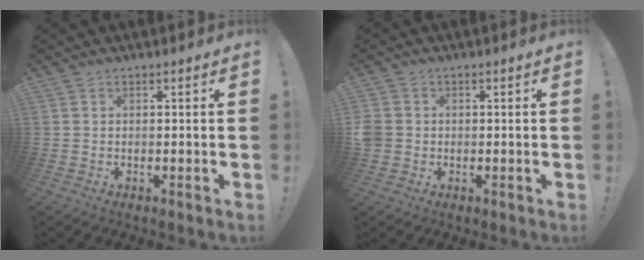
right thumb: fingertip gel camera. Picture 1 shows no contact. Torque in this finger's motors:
{"motor_torque": [0.48, 0.53, 0.15, -0.04, 0.00]}